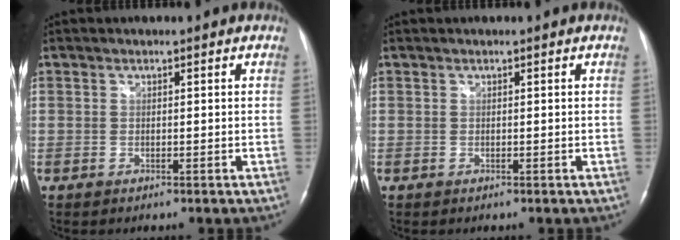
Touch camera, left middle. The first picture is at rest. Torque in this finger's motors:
{"motor_torque": [0.39, -0.32, 0.12, 0.02]}